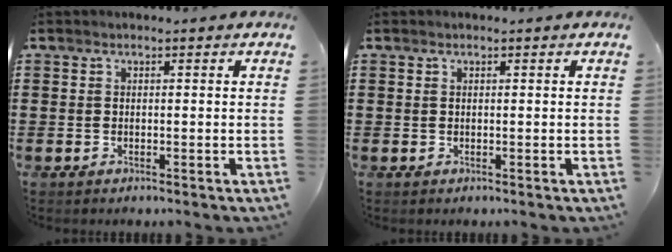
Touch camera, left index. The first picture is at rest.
{"total": 0.0}